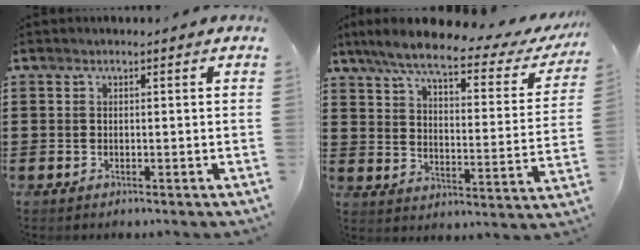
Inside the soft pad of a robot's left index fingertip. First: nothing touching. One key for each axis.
{"total": 7.6, "fx": 5.9, "fy": 0.8, "fz": 4.7, "tx": -0.116, "ty": -0.029, "tz": 0.099}